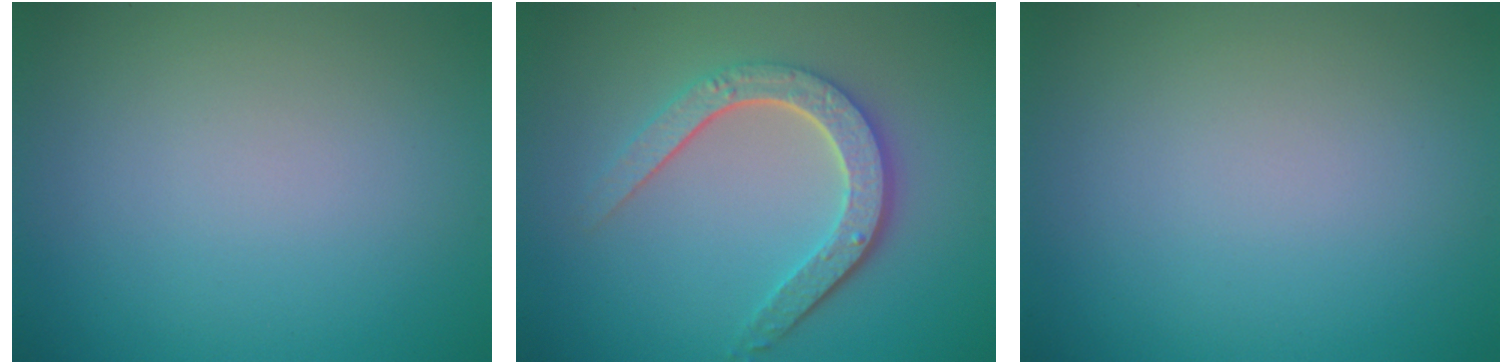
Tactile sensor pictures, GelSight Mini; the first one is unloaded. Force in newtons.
{"total": 4.7, "press": 3.6, "slide": 3.0}
{"total": 0.0}